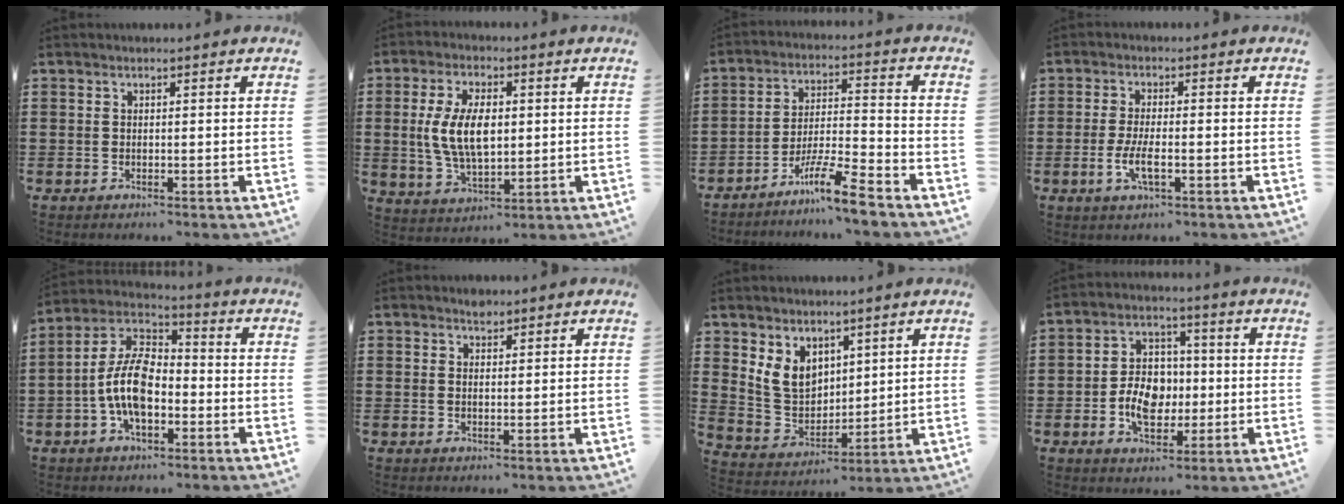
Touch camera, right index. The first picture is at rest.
{"total": 9.0, "force": [0.6, 4.5, 7.7], "torque": [-0.159, 0.005, 0.005]}
{"total": 8.8, "force": [-7.1, 0.2, 5.2], "torque": [-0.102, 0.002, -0.139]}
{"total": 4.3, "force": [-1.4, 1.2, 3.9], "torque": [-0.085, -0.004, -0.031]}
{"total": 10.1, "force": [-2.7, 5.4, 8.1], "torque": [-0.196, 0.002, -0.059]}
{"total": 1.5, "force": [1.2, 0.7, 0.4], "torque": [-0.003, -0.001, 0.021]}
{"total": 7.3, "force": [3.6, 5.5, 3.1], "torque": [-0.099, 0.000, 0.068]}
{"total": 7.8, "force": [-1.5, 5.6, 5.2], "torque": [-0.097, 0.005, -0.030]}